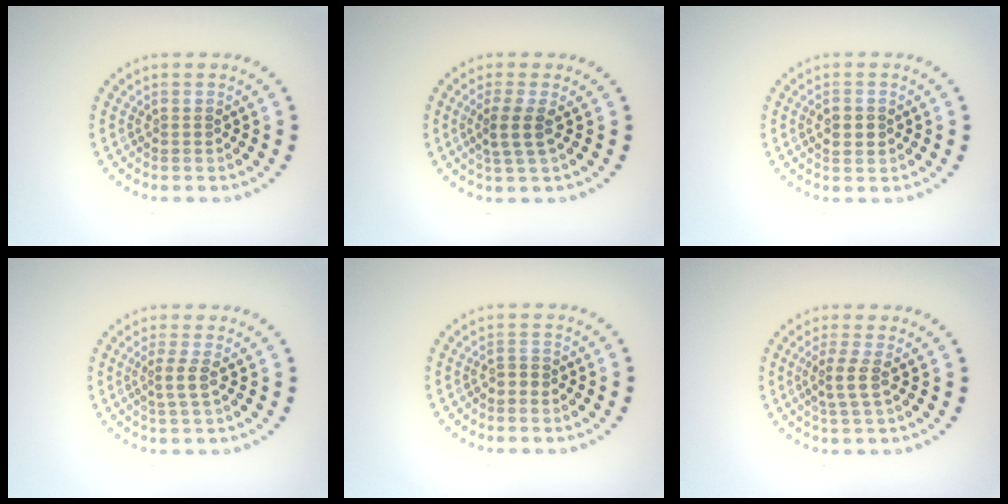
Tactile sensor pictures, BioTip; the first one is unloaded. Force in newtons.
{"total": 2.4, "press": 1.9, "slide": 1.4}
{"total": 2.2, "press": 2.2, "slide": 0.2}
{"total": 1.6, "press": 1.2, "slide": 1.1}
{"total": 0.9, "press": 0.8, "slide": 0.5}
{"total": 2.0, "press": 1.6, "slide": 1.2}